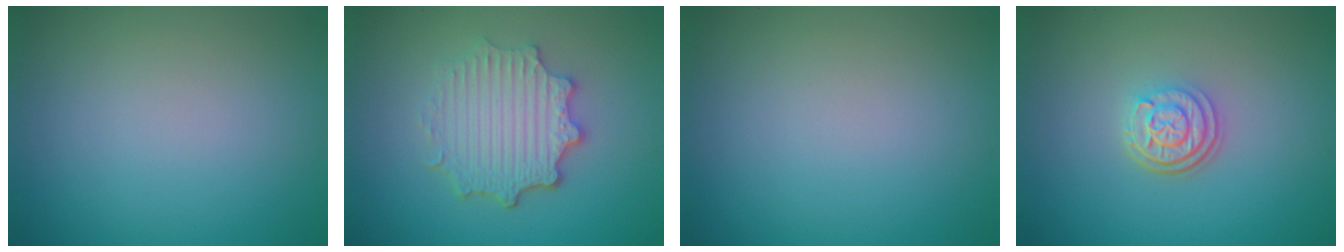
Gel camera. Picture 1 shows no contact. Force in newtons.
{"total": 5.0, "press": 3.9, "slide": 3.2}
{"total": 0.0}
{"total": 3.1, "press": 2.4, "slide": 1.8}